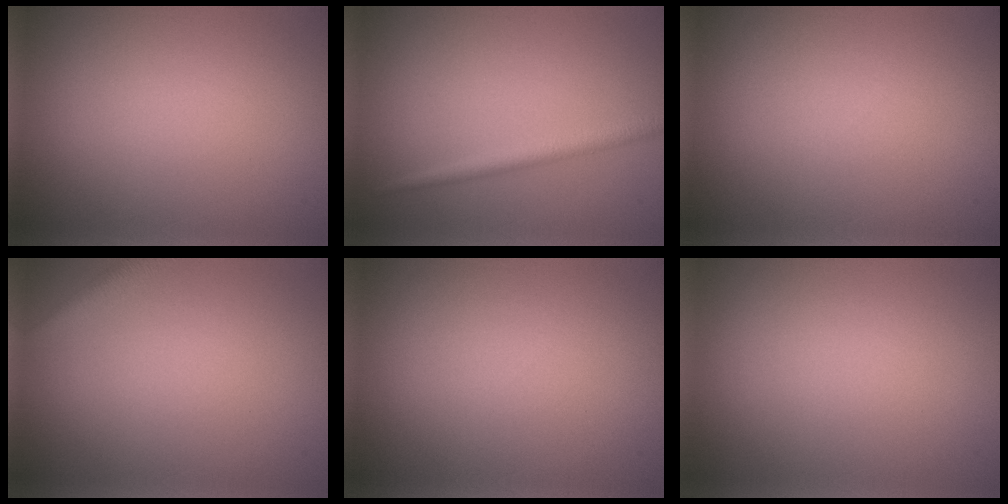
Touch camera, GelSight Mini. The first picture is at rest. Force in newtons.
{"total": 1.8, "press": 1.8, "slide": 0.1}
{"total": 0.0}
{"total": 2.1, "press": 2.1, "slide": 0.1}
{"total": 0.0}
{"total": 0.0}